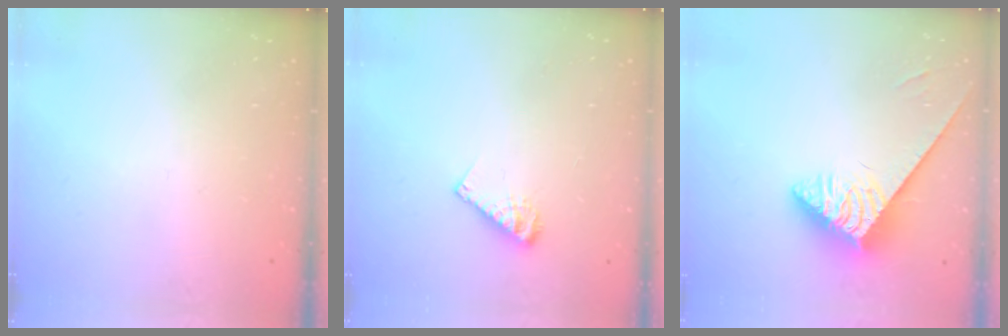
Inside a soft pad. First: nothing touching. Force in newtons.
{"total": 6.7, "press": 6.7, "slide": 0.3}
{"total": 3.9, "press": 3.8, "slide": 0.8}